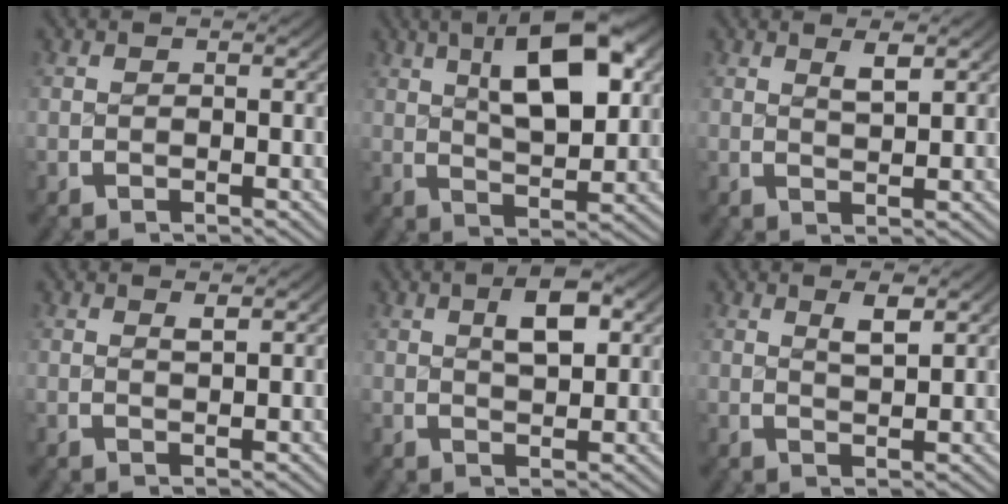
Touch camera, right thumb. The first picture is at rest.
{"total": 9.5, "force": [3.0, 4.3, 8.0], "torque": [-0.119, 0.005, 0.046]}
{"total": 2.1, "force": [1.5, 0.4, 1.4], "torque": [-0.017, 0.001, 0.029]}
{"total": 1.2, "force": [1.0, 0.1, 0.6], "torque": [-0.006, 0.001, 0.020]}
{"total": 3.7, "force": [1.4, 1.7, 3.1], "torque": [-0.041, 0.005, 0.025]}
{"total": 2.4, "force": [1.6, 0.5, 1.7], "torque": [-0.022, 0.002, 0.030]}